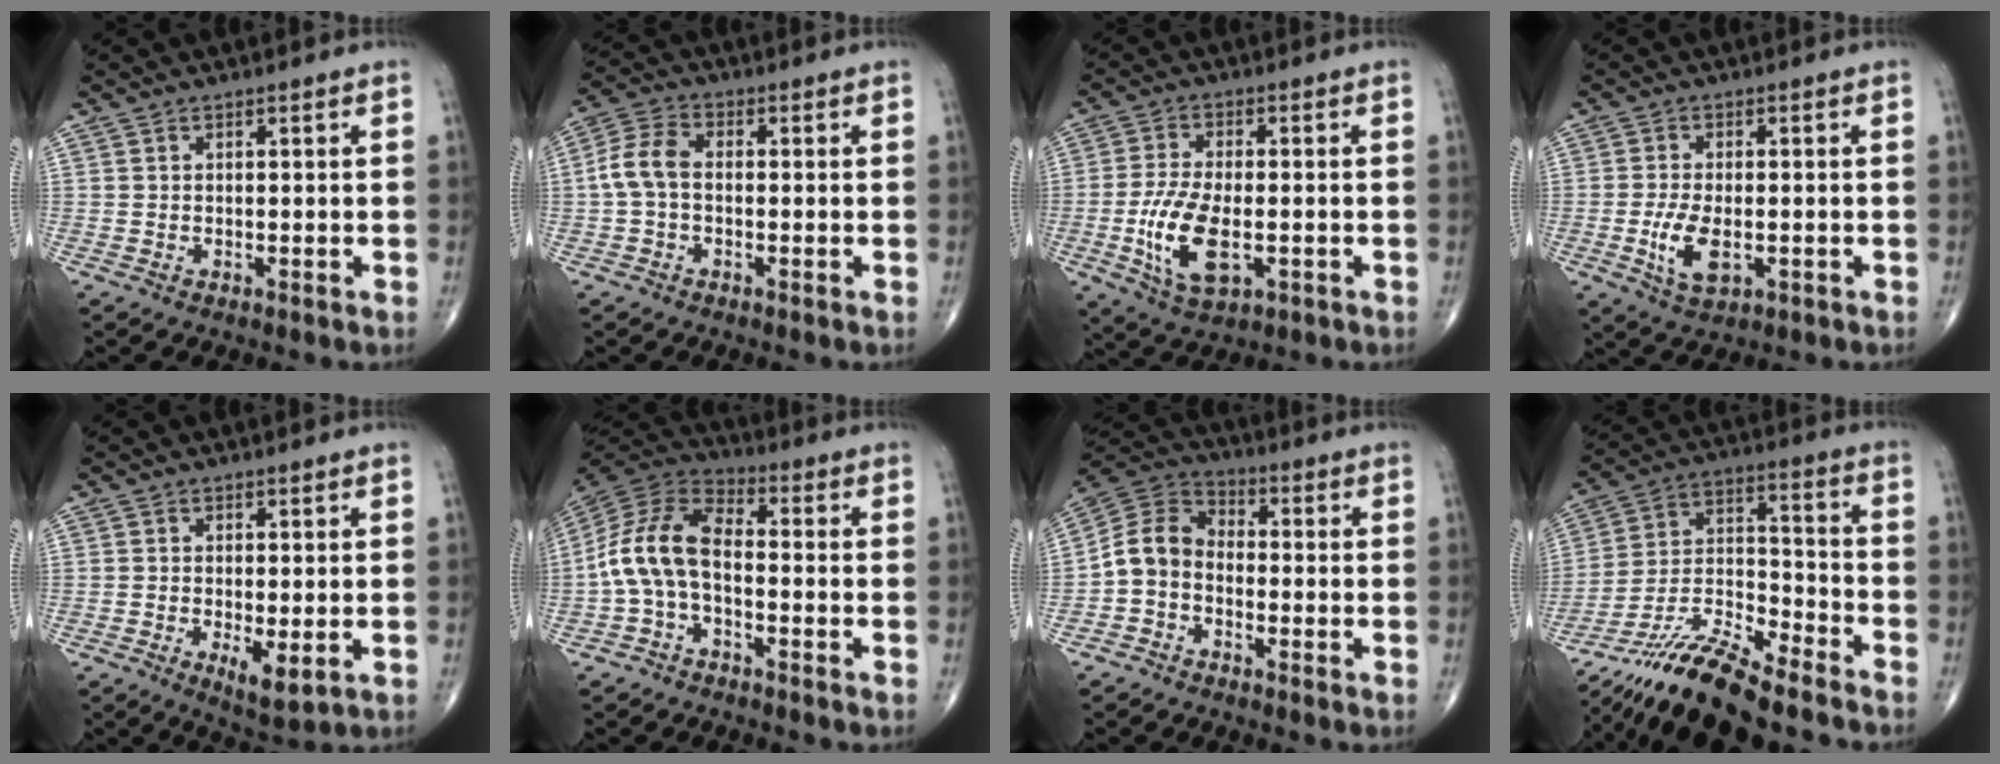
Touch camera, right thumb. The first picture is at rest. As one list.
[{"total": 6.4, "force": [-0.5, 4.0, 4.9], "torque": [-0.102, 0.020, -0.019]}, {"total": 11.1, "force": [-2.6, 5.2, 9.4], "torque": [-0.188, -0.002, -0.043]}, {"total": 6.5, "force": [-1.6, 3.2, 5.4], "torque": [-0.106, -0.004, -0.024]}, {"total": 4.9, "force": [-1.1, 1.7, 4.5], "torque": [-0.075, -0.016, -0.015]}, {"total": 11.1, "force": [-2.1, 6.1, 9.0], "torque": [-0.179, 0.039, -0.054]}, {"total": 7.8, "force": [-2.3, 6.0, 4.5], "torque": [-0.076, 0.041, -0.064]}, {"total": 16.1, "force": [-13.7, 3.1, 7.9], "torque": [-0.142, 0.071, -0.253]}]